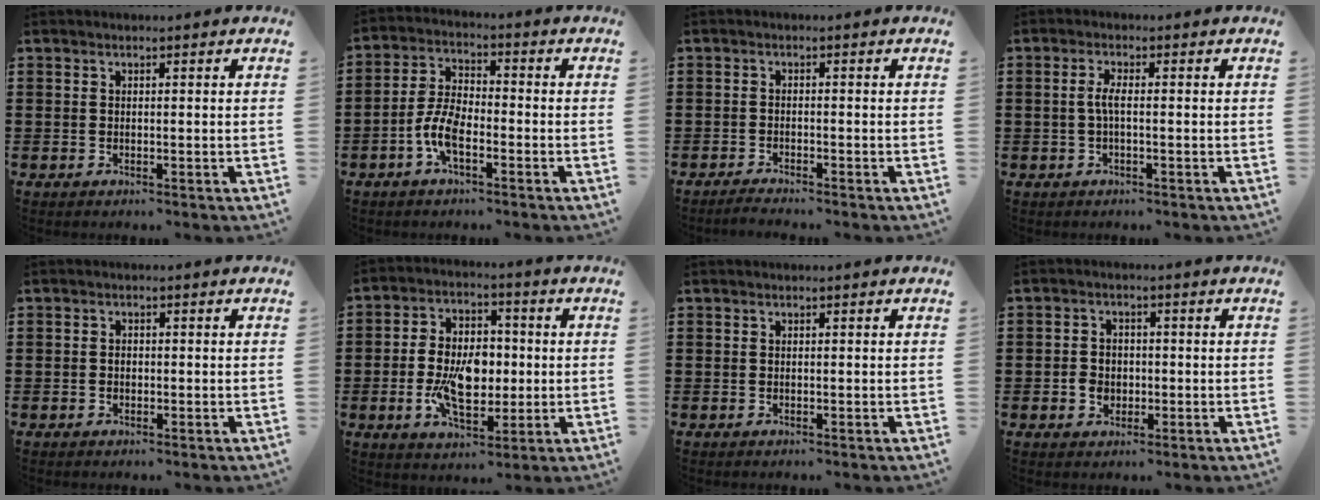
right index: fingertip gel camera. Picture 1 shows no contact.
{"total": 6.5, "force": [-2.7, 2.8, 5.2], "torque": [-0.129, -0.002, -0.059]}
{"total": 1.4, "force": [-1.4, -0.2, 0.2], "torque": [-0.007, -0.001, -0.026]}
{"total": 2.5, "force": [-0.4, 0.5, 2.4], "torque": [-0.060, -0.003, -0.014]}
{"total": 1.0, "force": [-0.2, 0.6, 0.7], "torque": [-0.017, 0.000, -0.003]}
{"total": 10.1, "force": [-1.2, 6.1, 7.9], "torque": [-0.151, 0.006, -0.026]}
{"total": 0.0}
{"total": 3.1, "force": [-0.7, 2.6, 1.6], "torque": [-0.045, 0.002, -0.017]}